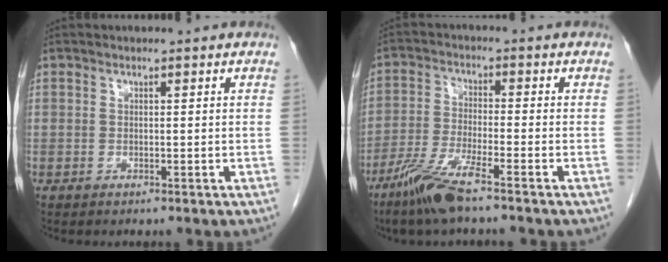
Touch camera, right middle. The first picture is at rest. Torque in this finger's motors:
{"motor_torque": [1.05, -0.84, 0.47, 0.12]}